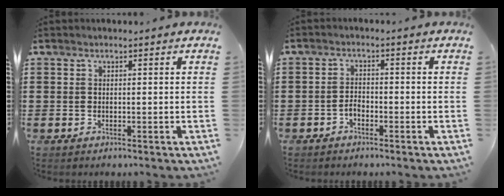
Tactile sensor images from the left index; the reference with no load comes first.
{"total": 1.9, "force": [-1.3, 0.9, 1.1], "torque": [-0.032, 0.002, -0.028]}